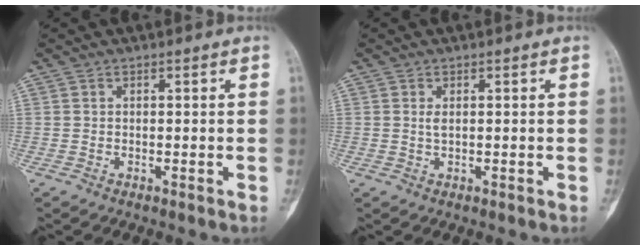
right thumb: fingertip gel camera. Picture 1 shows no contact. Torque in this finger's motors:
{"motor_torque": [0.60, -0.10, 0.01, -0.75, 0.04]}